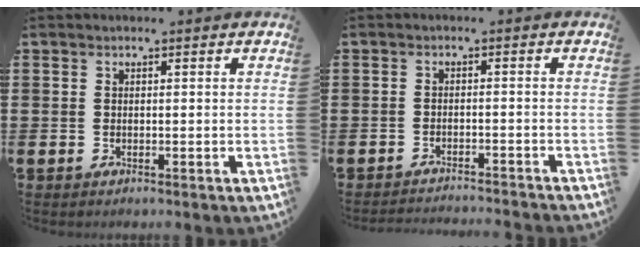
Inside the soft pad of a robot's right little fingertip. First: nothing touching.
{"total": 1.7, "force": [-1.6, -0.3, 0.0], "torque": [-0.001, 0.004, -0.034]}